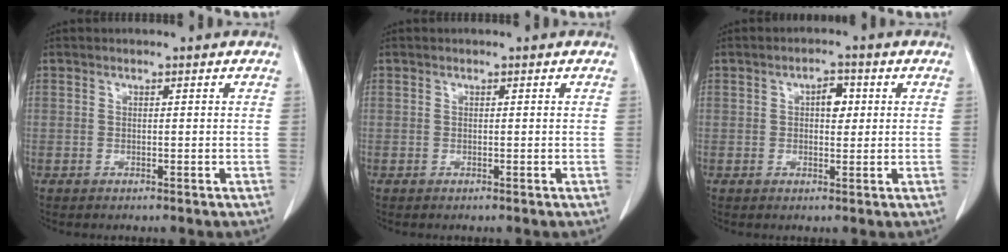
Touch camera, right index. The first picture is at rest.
{"total": 0.0}
{"total": 3.1, "force": [0.7, 1.6, 2.6], "torque": [-0.038, 0.007, 0.008]}